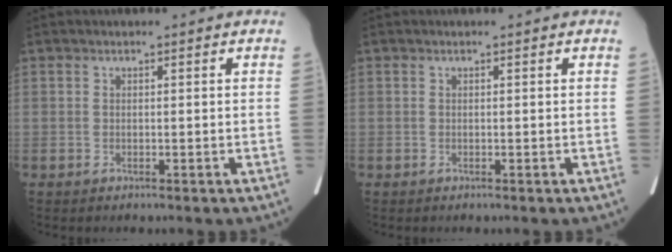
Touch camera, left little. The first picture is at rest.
{"total": 0.0}